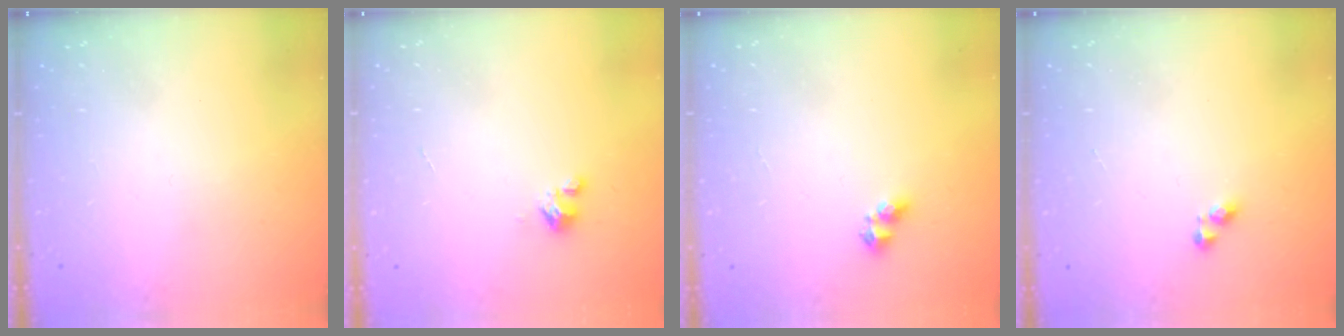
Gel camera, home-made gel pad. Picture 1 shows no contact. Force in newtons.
{"total": 2.9, "press": 2.9, "slide": 0.3}
{"total": 5.4, "press": 5.4, "slide": 0.8}
{"total": 3.8, "press": 3.7, "slide": 0.6}